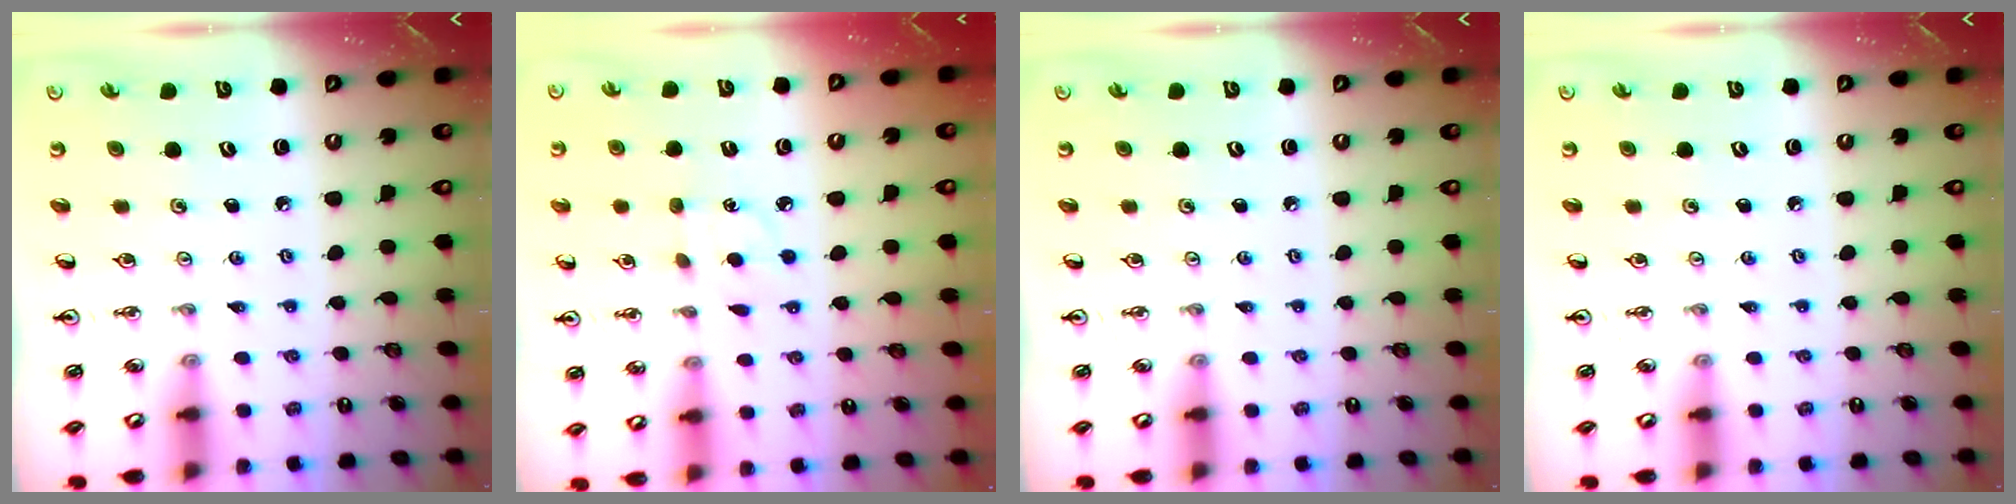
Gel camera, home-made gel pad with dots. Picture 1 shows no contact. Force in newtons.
{"total": 4.7, "press": 4.7, "slide": 0.6}
{"total": 0.0}
{"total": 0.0}